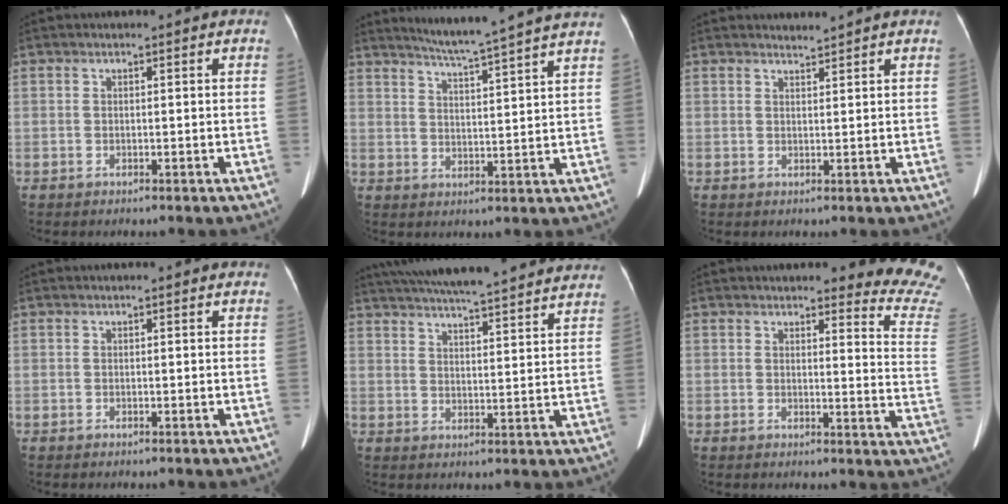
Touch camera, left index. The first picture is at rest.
{"total": 12.8, "force": [11.3, -1.7, 5.7], "torque": [-0.097, -0.012, 0.148]}
{"total": 1.2, "force": [1.2, -0.3, -0.2], "torque": [-0.009, -0.001, 0.024]}
{"total": 1.7, "force": [1.4, 0.4, 0.8], "torque": [-0.010, 0.018, 0.012]}
{"total": 26.9, "force": [24.1, 2.6, 11.5], "torque": [-0.194, 0.005, 0.313]}
{"total": 11.6, "force": [11.3, 0.3, 2.4], "torque": [0.002, -0.098, 0.090]}